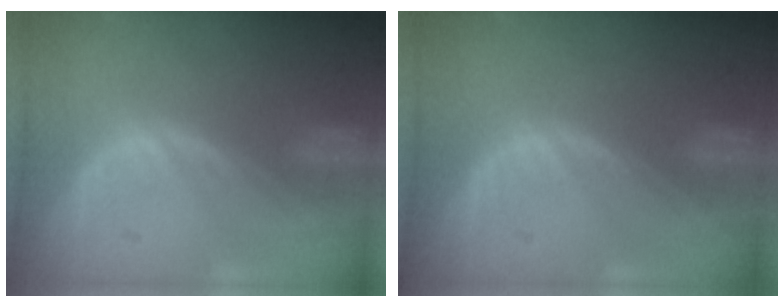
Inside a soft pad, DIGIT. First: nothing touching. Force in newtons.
{"total": 0.0}